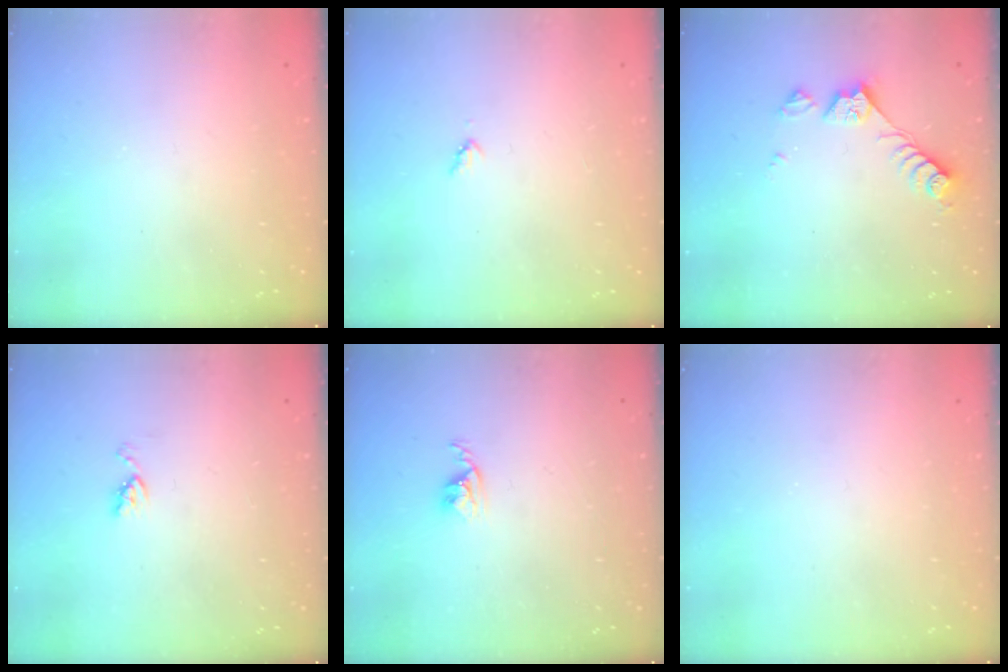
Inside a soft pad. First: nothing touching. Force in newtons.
{"total": 3.0, "press": 3.0, "slide": 0.3}
{"total": 8.5, "press": 8.5, "slide": 0.5}
{"total": 4.0, "press": 4.0, "slide": 0.6}
{"total": 2.9, "press": 2.9, "slide": 0.4}
{"total": 0.0}